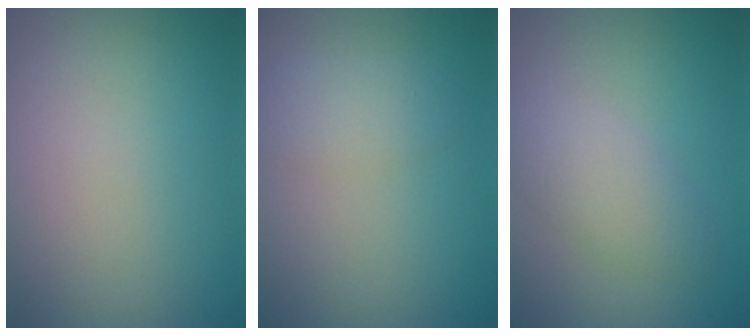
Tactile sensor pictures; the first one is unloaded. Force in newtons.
{"total": 2.2, "press": 2.2, "slide": 0.1}
{"total": 2.9, "press": 2.9, "slide": 0.1}